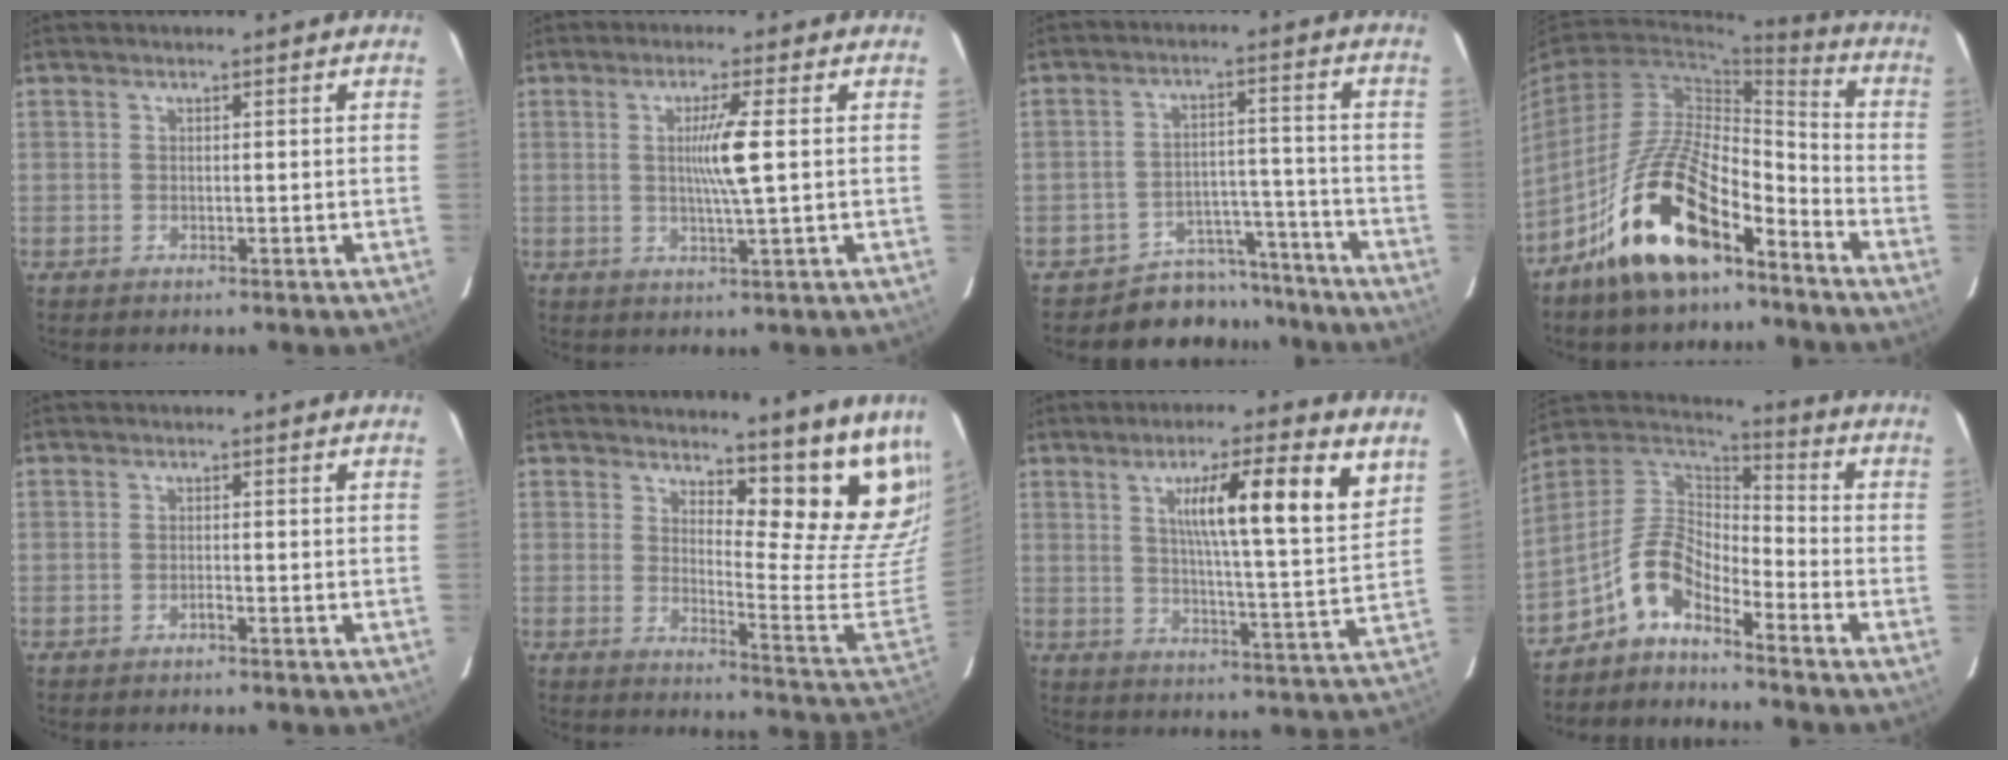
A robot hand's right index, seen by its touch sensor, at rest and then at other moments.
{"total": 5.4, "force": [0.7, -0.8, 5.3], "torque": [-0.098, -0.007, 0.014]}
{"total": 8.3, "force": [-7.4, 3.7, -0.8], "torque": [0.030, 0.054, -0.107]}
{"total": 16.2, "force": [-10.5, 5.3, 11.1], "torque": [-0.213, 0.012, -0.192]}
{"total": 0.6, "force": [-0.5, 0.0, 0.4], "torque": [-0.009, 0.000, -0.009]}
{"total": 16.7, "force": [15.1, 3.1, 6.6], "torque": [-0.059, -0.101, 0.162]}
{"total": 14.2, "force": [6.4, 0.7, 12.6], "torque": [-0.196, 0.003, 0.094]}
{"total": 8.8, "force": [-6.2, 3.4, 5.3], "torque": [-0.117, 0.031, -0.123]}